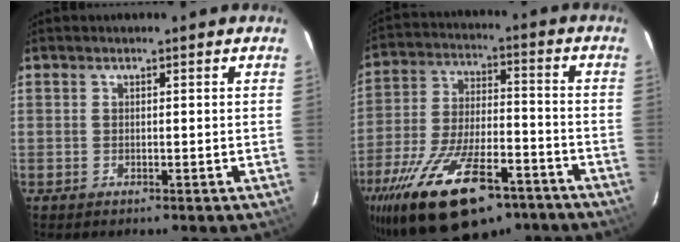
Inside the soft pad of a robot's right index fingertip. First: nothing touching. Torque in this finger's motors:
{"motor_torque": [2.04, -0.10, 0.72, 0.21]}